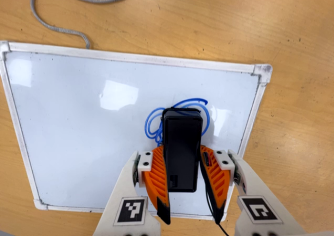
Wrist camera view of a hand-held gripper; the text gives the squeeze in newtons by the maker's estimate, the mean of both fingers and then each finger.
{"total": 10.6, "left": 10.8, "right": 10.3}